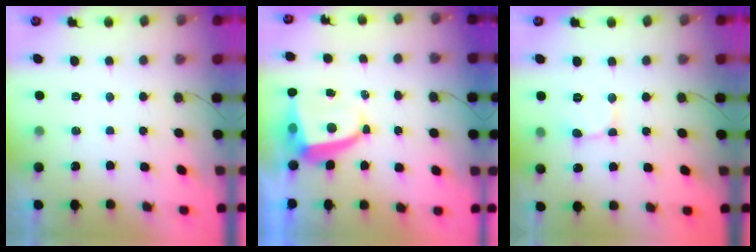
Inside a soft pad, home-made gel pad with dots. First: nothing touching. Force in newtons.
{"total": 6.0, "press": 5.9, "slide": 0.7}
{"total": 1.6, "press": 1.6, "slide": 0.1}